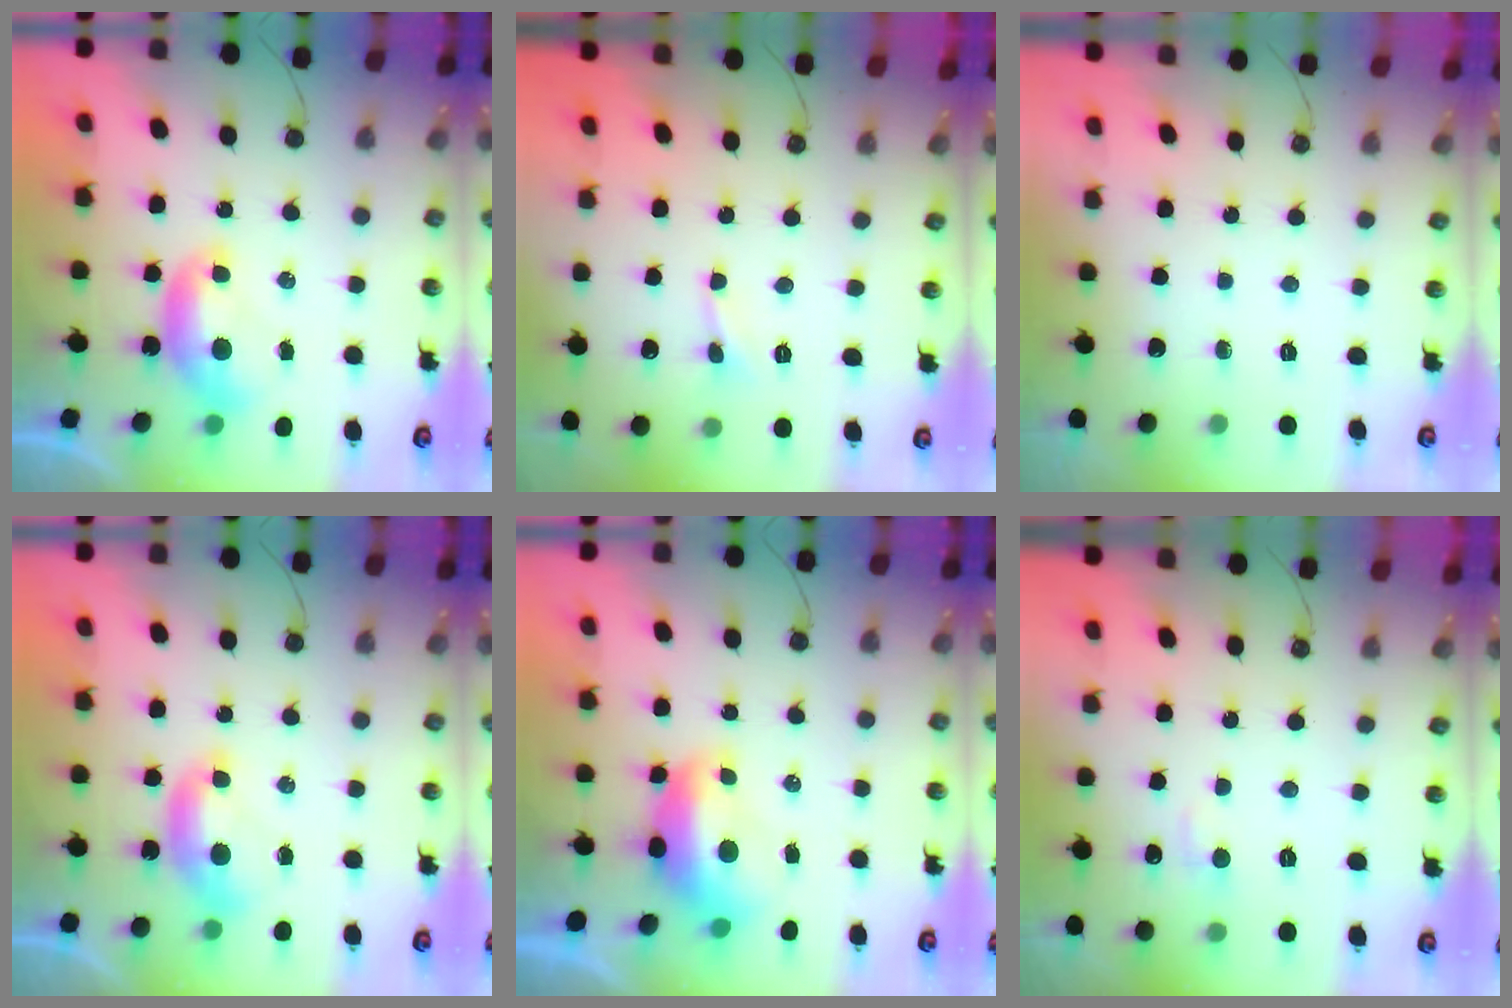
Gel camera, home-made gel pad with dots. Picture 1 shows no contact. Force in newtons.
{"total": 1.5, "press": 1.4, "slide": 0.5}
{"total": 0.0}
{"total": 0.6, "press": 0.1, "slide": 0.6}
{"total": 2.4, "press": 2.3, "slide": 0.8}
{"total": 1.5, "press": 1.2, "slide": 0.8}